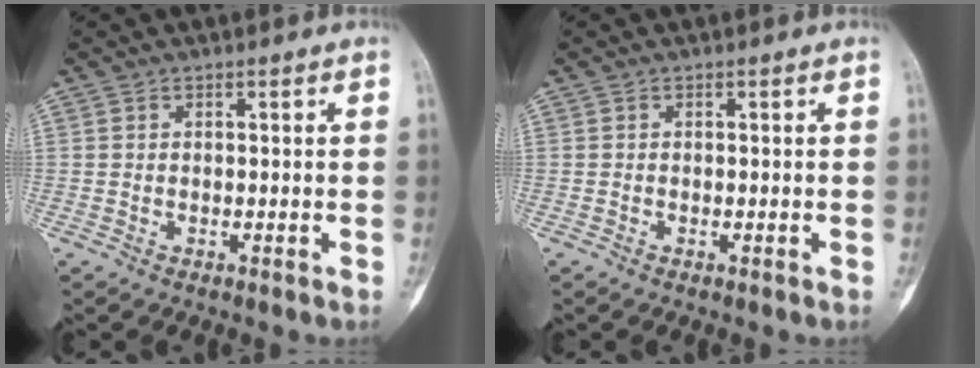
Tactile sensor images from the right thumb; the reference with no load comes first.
{"total": 0.0}